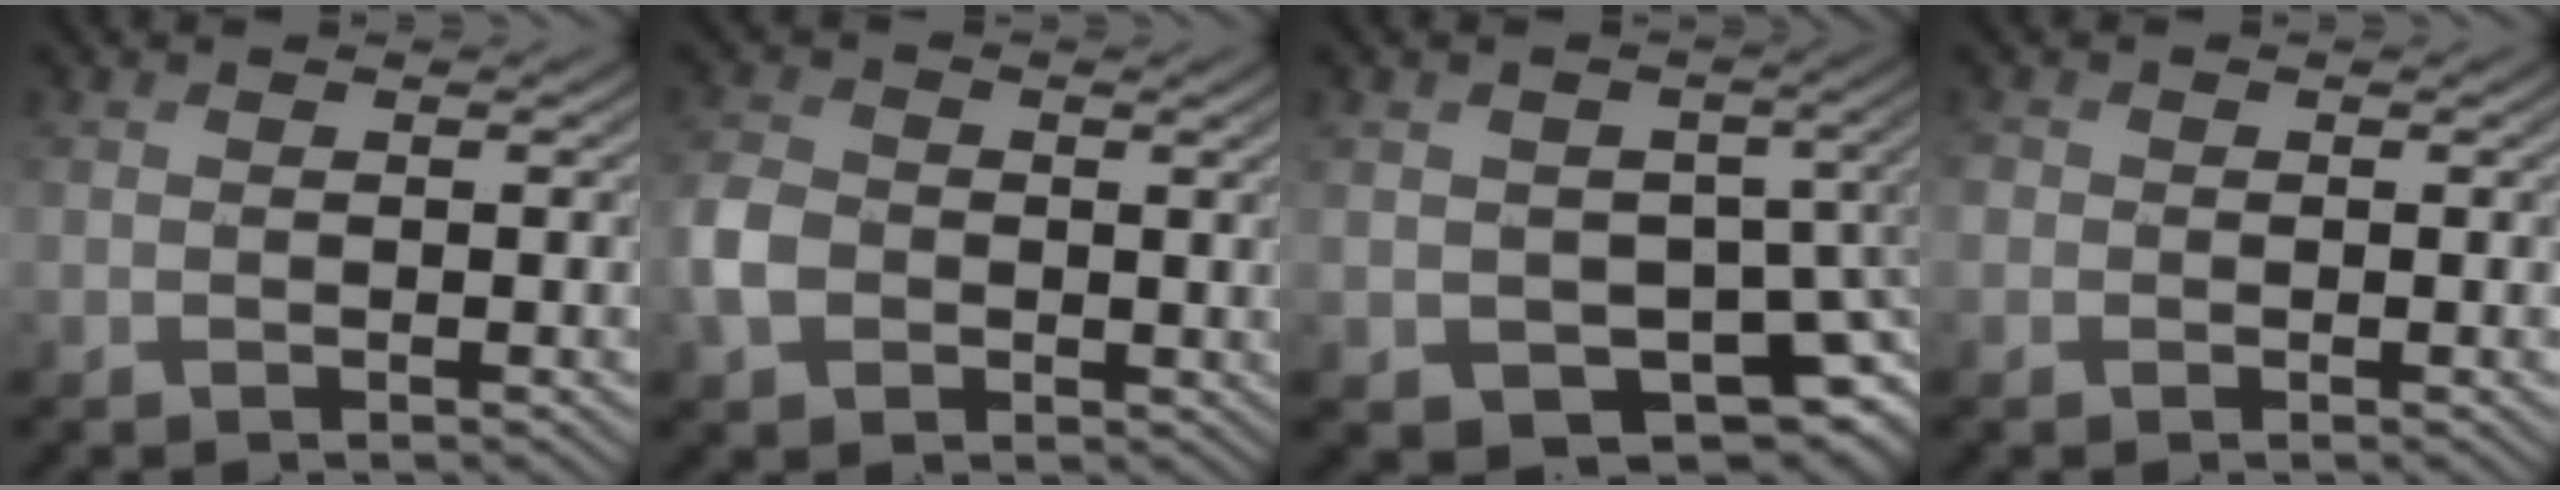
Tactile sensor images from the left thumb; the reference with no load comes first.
{"total": 5.2, "force": [-1.2, 4.3, 2.6], "torque": [-0.071, -0.003, -0.036]}
{"total": 9.3, "force": [-2.6, 6.8, 5.8], "torque": [-0.092, -0.037, -0.042]}
{"total": 1.3, "force": [-0.2, 1.3, 0.3], "torque": [-0.004, -0.005, -0.010]}